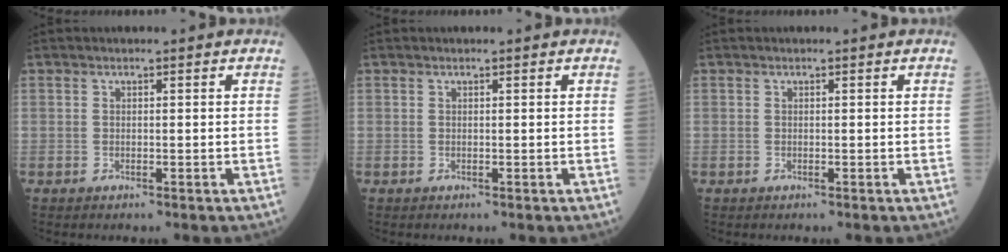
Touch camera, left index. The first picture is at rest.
{"total": 0.0}
{"total": 0.0}